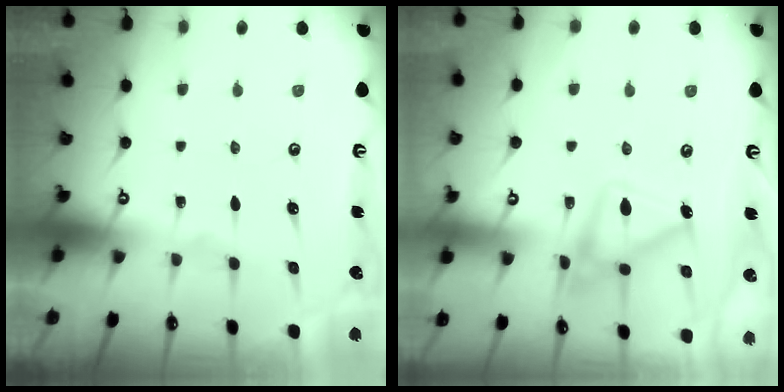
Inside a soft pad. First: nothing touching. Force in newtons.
{"total": 15.1, "press": 15.0, "slide": 1.0}